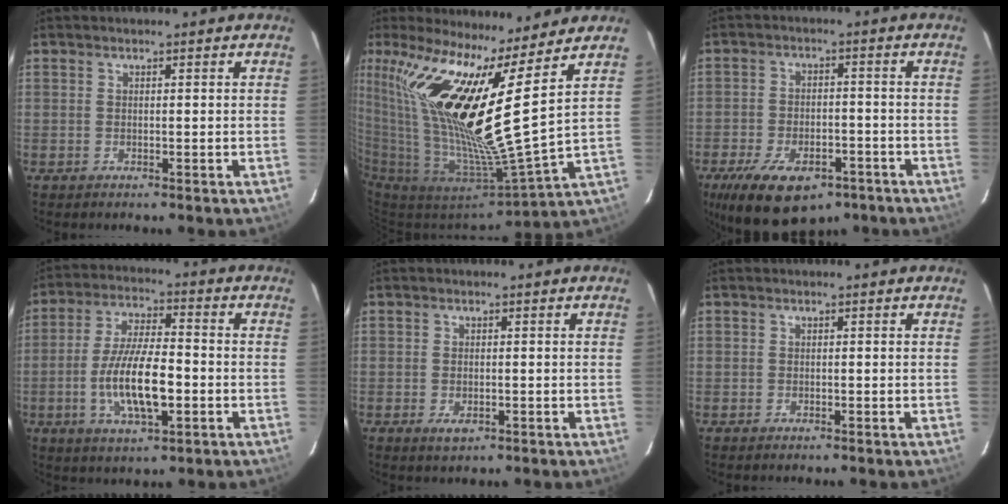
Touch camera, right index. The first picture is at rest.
{"total": 18.0, "force": [11.6, -1.9, 13.6], "torque": [-0.225, -0.023, 0.228]}
{"total": 16.9, "force": [-10.6, 8.6, 9.9], "torque": [-0.216, -0.020, -0.160]}
{"total": 12.5, "force": [-3.0, 3.9, 11.5], "torque": [-0.227, -0.005, -0.052]}
{"total": 2.1, "force": [-0.6, 1.4, 1.5], "torque": [-0.026, -0.004, -0.008]}
{"total": 0.7, "force": [-0.3, 0.6, -0.1], "torque": [0.000, 0.002, -0.005]}